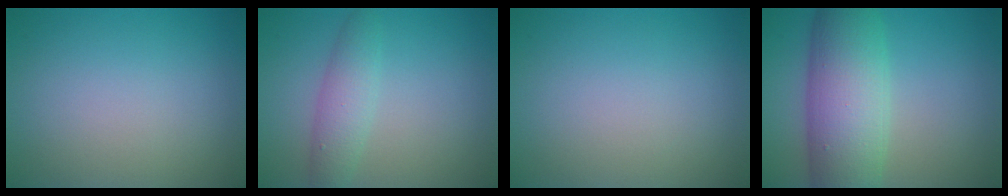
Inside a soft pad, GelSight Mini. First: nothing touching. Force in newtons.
{"total": 2.8, "press": 2.8, "slide": 0.0}
{"total": 0.0}
{"total": 9.3, "press": 9.3, "slide": 0.4}